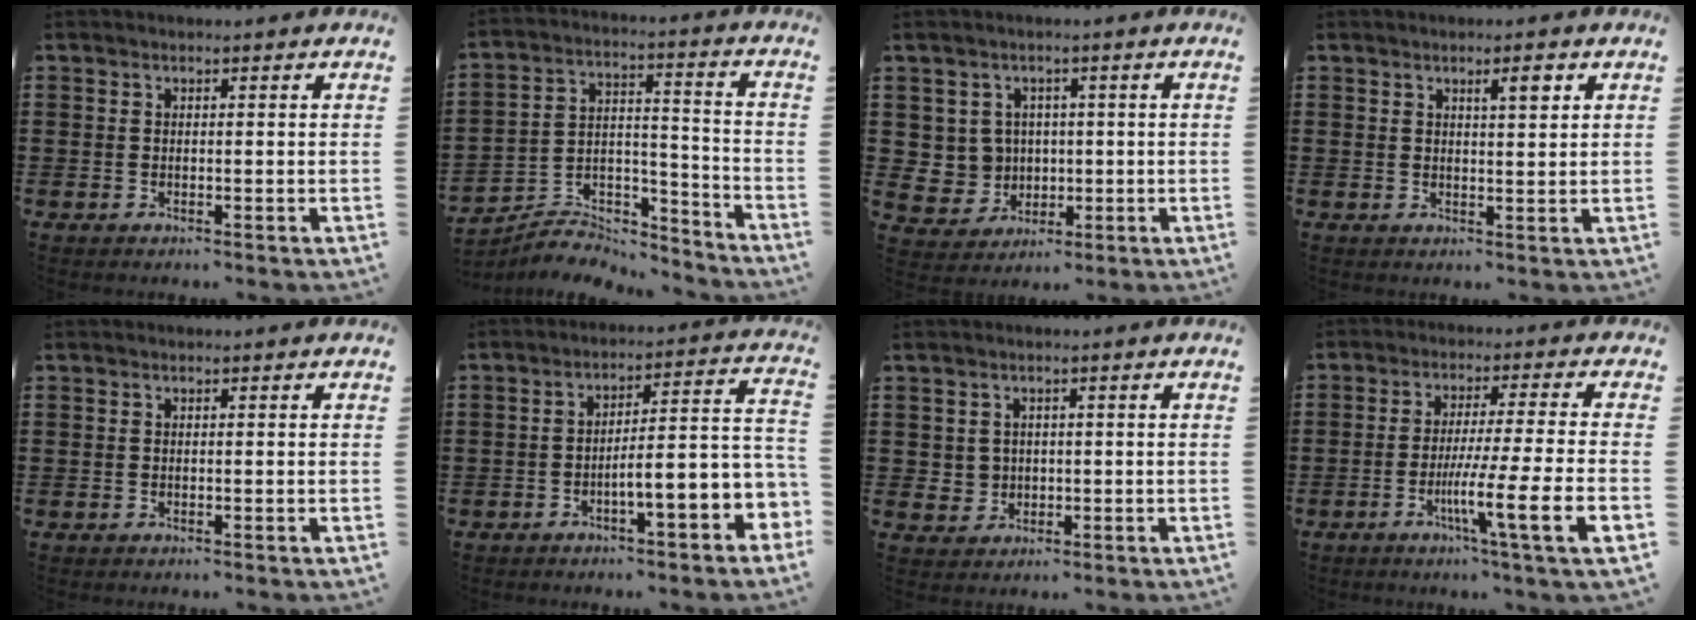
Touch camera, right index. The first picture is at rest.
{"total": 6.5, "force": [-6.2, 1.6, 0.7], "torque": [-0.014, 0.009, -0.124]}
{"total": 4.3, "force": [0.7, 4.2, 0.5], "torque": [-0.034, 0.010, 0.014]}
{"total": 2.8, "force": [1.4, 0.6, 2.4], "torque": [-0.033, -0.002, 0.019]}
{"total": 0.0}
{"total": 5.5, "force": [-2.7, 0.4, 4.8], "torque": [-0.078, -0.031, -0.058]}
{"total": 1.8, "force": [0.4, 1.8, 0.2], "torque": [-0.013, 0.008, 0.006]}
{"total": 10.3, "force": [-4.2, -0.6, 9.3], "torque": [-0.167, -0.017, -0.079]}